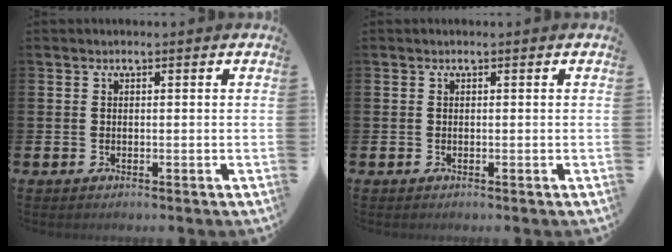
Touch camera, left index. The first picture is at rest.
{"total": 0.0}